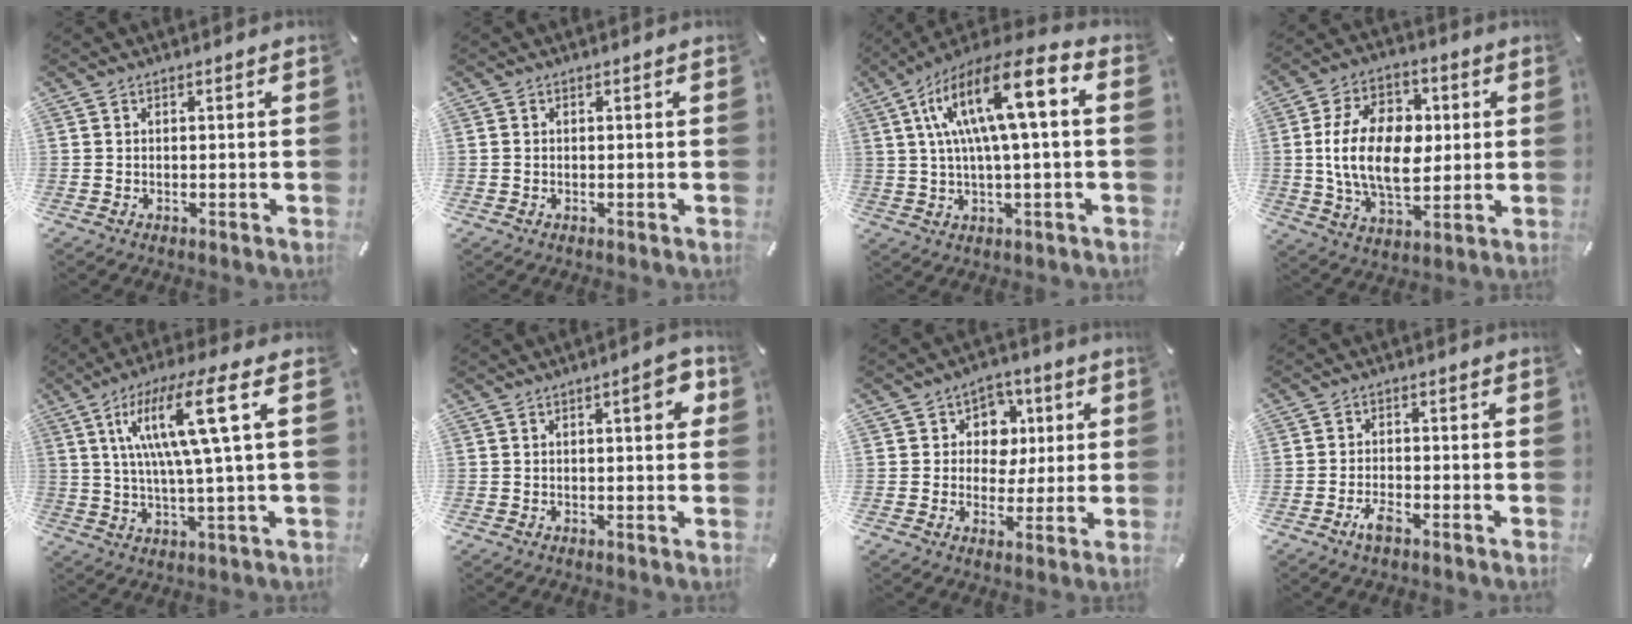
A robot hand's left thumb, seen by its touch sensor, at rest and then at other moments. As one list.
[{"total": 0.5, "force": [-0.1, 0.4, 0.3], "torque": [-0.005, 0.002, -0.004]}, {"total": 17.3, "force": [4.7, 5.0, 15.8], "torque": [-0.304, -0.009, 0.070]}, {"total": 17.6, "force": [0.9, 11.6, 13.3], "torque": [-0.256, 0.014, 0.014]}, {"total": 16.2, "force": [5.1, 2.0, 15.3], "torque": [-0.297, -0.005, 0.070]}, {"total": 5.6, "force": [1.6, 1.9, 5.0], "torque": [-0.059, -0.005, 0.016]}, {"total": 8.3, "force": [1.4, 7.7, 2.7], "torque": [-0.031, -0.008, 0.022]}, {"total": 3.7, "force": [-2.3, 1.6, 2.4], "torque": [-0.052, 0.007, -0.045]}]